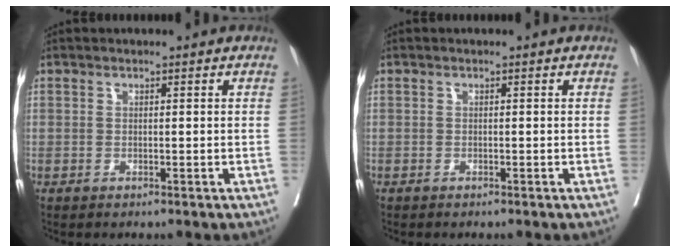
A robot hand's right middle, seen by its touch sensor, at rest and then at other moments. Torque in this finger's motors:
{"motor_torque": [-0.25, 0.06, -0.07, 0.00]}